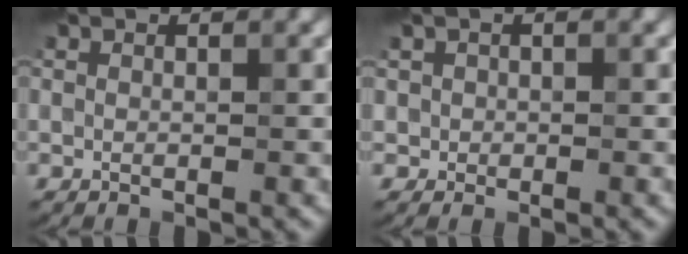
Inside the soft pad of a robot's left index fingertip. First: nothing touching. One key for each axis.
{"total": 0.8, "fx": 0.1, "fy": 0.8, "fz": 0.0, "tx": 0.010, "ty": 0.001, "tz": 0.002}